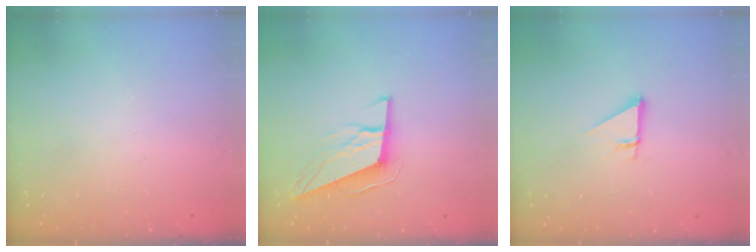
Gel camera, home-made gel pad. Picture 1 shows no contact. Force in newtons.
{"total": 10.3, "press": 10.0, "slide": 2.8}
{"total": 2.7, "press": 2.7, "slide": 0.1}